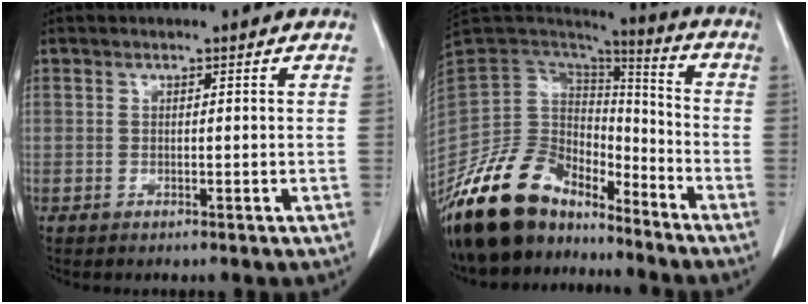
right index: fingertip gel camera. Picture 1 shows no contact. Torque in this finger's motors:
{"motor_torque": [0.04, -0.20, 0.19, -0.06]}